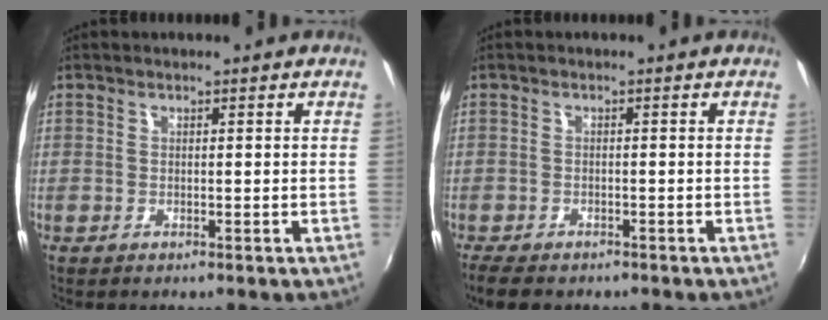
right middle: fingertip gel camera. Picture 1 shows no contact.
{"total": 5.1, "force": [-4.1, 1.8, 2.3], "torque": [-0.061, -0.019, -0.072]}